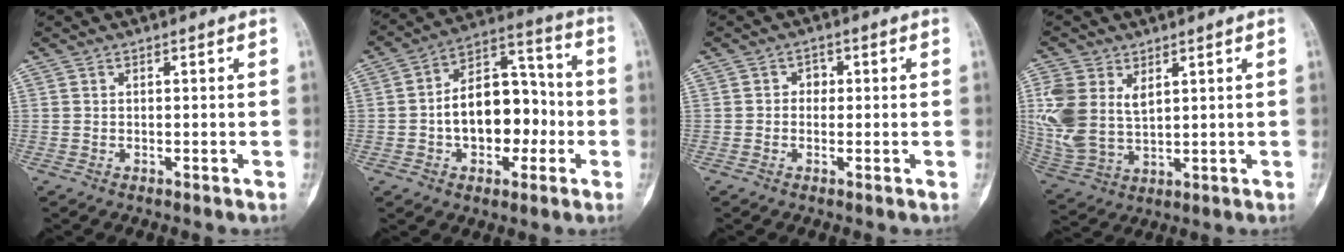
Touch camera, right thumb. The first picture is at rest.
{"total": 16.0, "force": [-2.3, 10.3, 12.1], "torque": [-0.150, 0.047, -0.037]}
{"total": 2.0, "force": [0.0, 1.8, 1.0], "torque": [0.002, 0.007, -0.006]}
{"total": 12.7, "force": [3.8, 8.3, 8.8], "torque": [-0.199, -0.011, 0.087]}